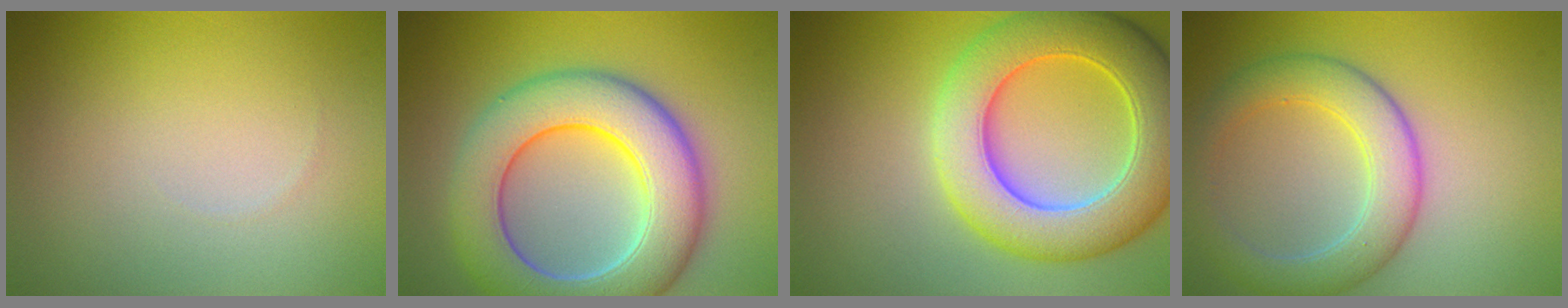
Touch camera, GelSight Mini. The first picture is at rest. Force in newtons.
{"total": 10.2, "press": 10.2, "slide": 0.7}
{"total": 9.2, "press": 9.2, "slide": 0.3}
{"total": 5.0, "press": 5.0, "slide": 0.3}